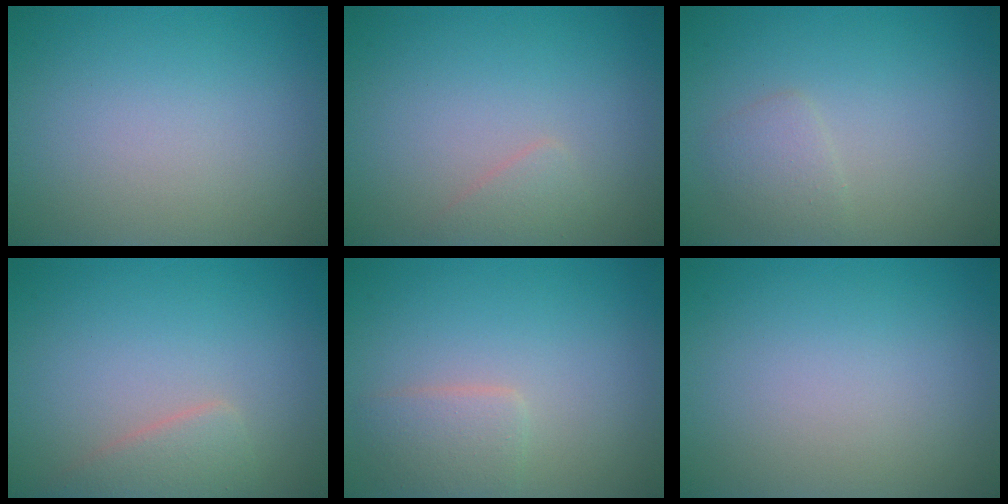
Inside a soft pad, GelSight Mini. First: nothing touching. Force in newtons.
{"total": 1.1, "press": 1.1, "slide": 0.1}
{"total": 1.5, "press": 1.5, "slide": 0.1}
{"total": 2.3, "press": 2.3, "slide": 0.1}
{"total": 2.3, "press": 2.3, "slide": 0.1}
{"total": 0.0}